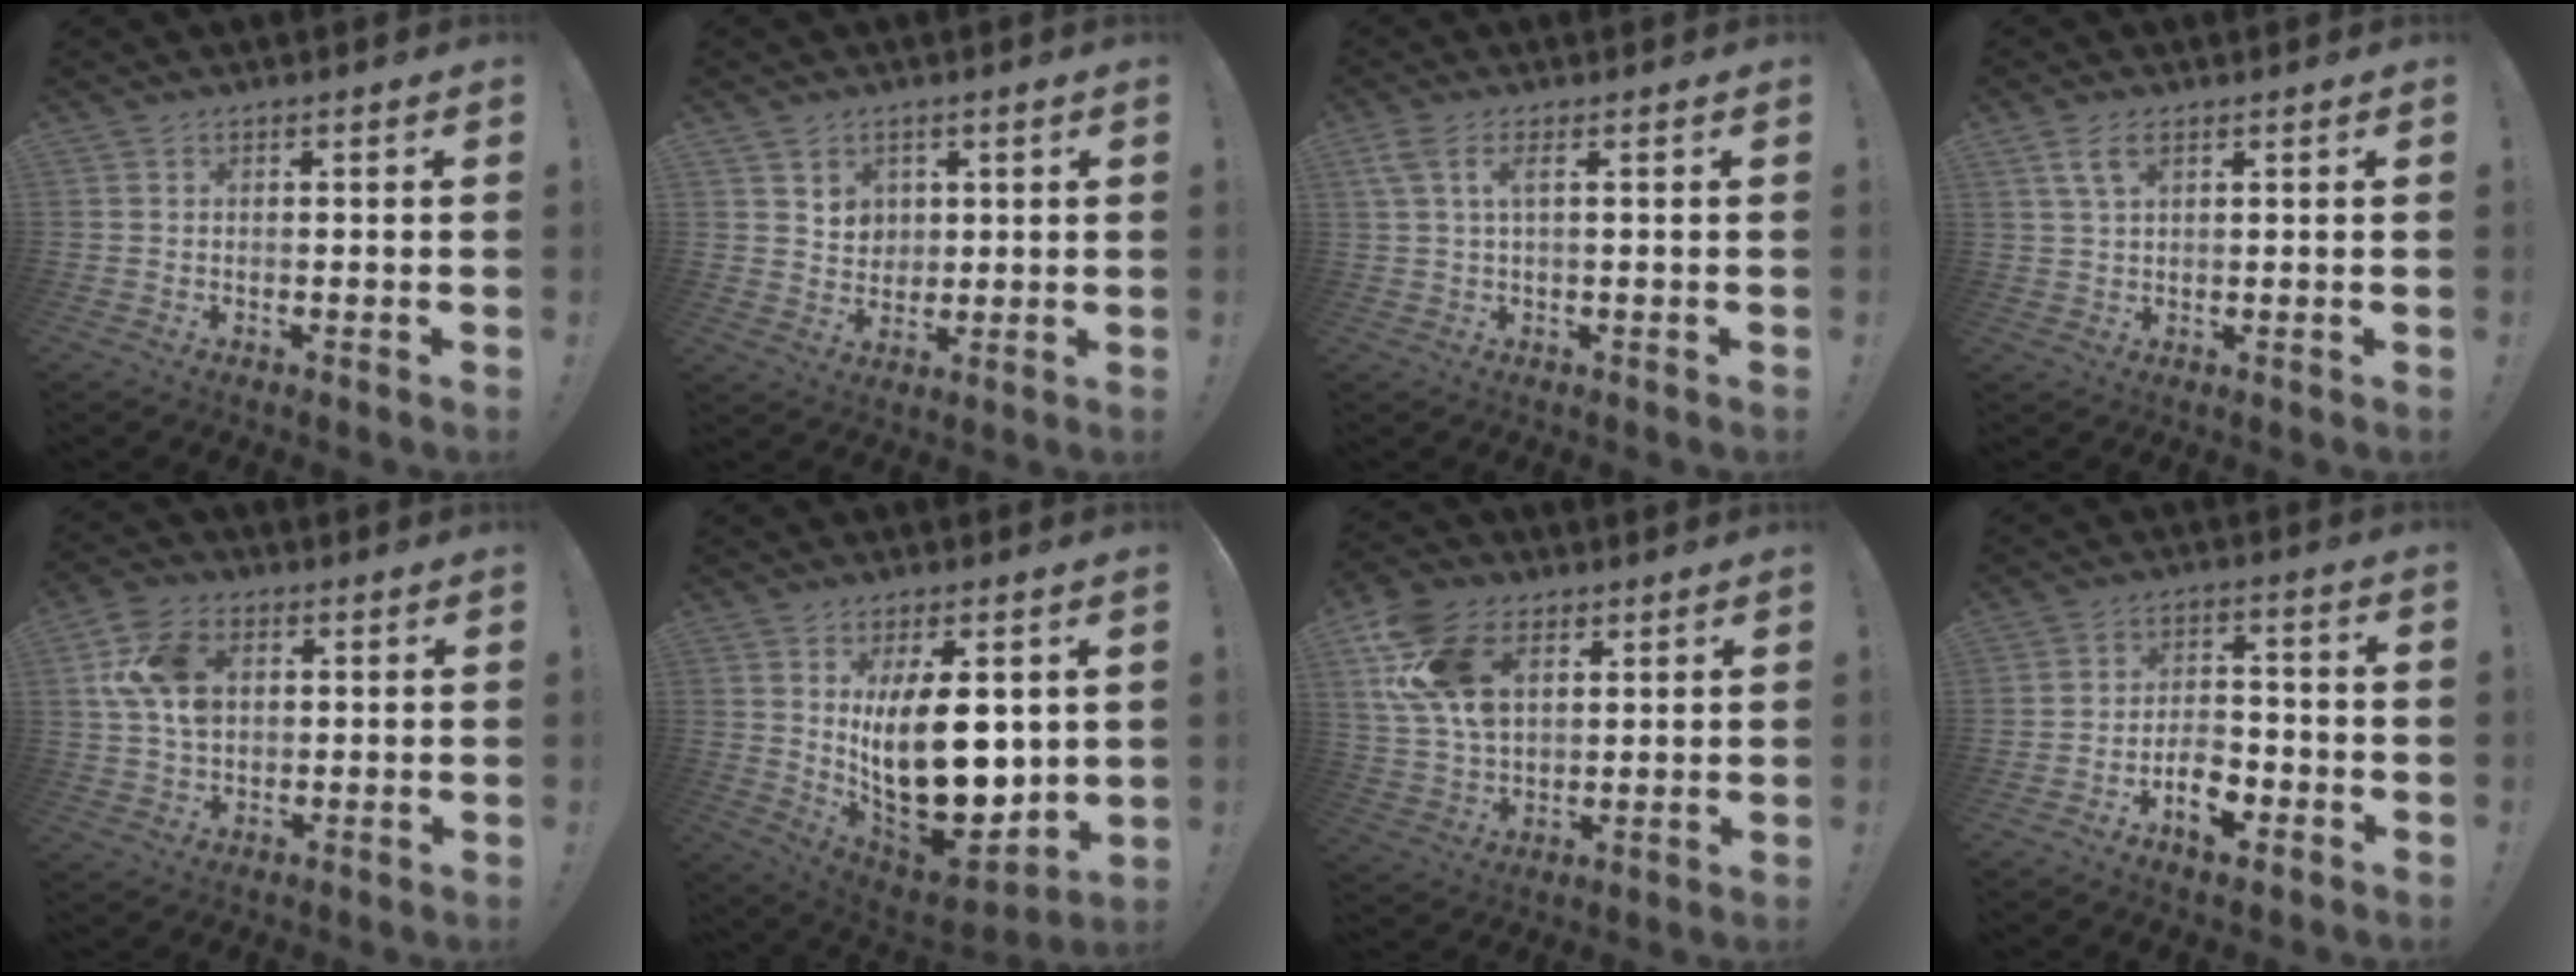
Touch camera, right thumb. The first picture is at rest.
{"total": 5.7, "force": [3.0, 4.7, 0.7], "torque": [-0.001, -0.029, 0.055]}
{"total": 3.8, "force": [1.3, 0.9, 3.5], "torque": [-0.068, -0.001, 0.022]}
{"total": 5.0, "force": [2.6, 2.2, 3.7], "torque": [-0.060, -0.005, 0.047]}
{"total": 13.6, "force": [3.4, 9.8, 8.7], "torque": [-0.160, 0.008, 0.069]}
{"total": 20.1, "force": [3.2, 9.4, 17.5], "torque": [-0.301, -0.048, 0.063]}
{"total": 18.9, "force": [7.6, 12.9, 11.5], "torque": [-0.226, -0.025, 0.144]}
{"total": 9.2, "force": [-4.6, 5.7, 5.7], "torque": [-0.079, 0.030, -0.076]}